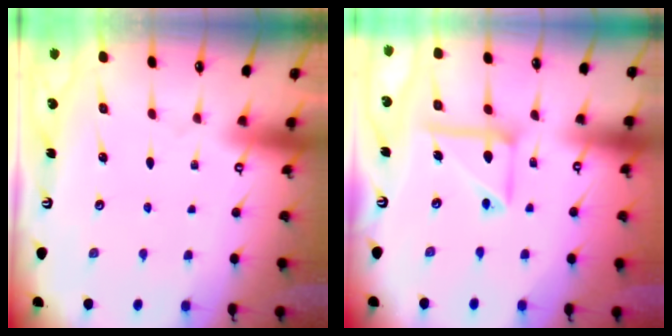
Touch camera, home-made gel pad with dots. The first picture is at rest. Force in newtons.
{"total": 11.8, "press": 11.7, "slide": 1.1}